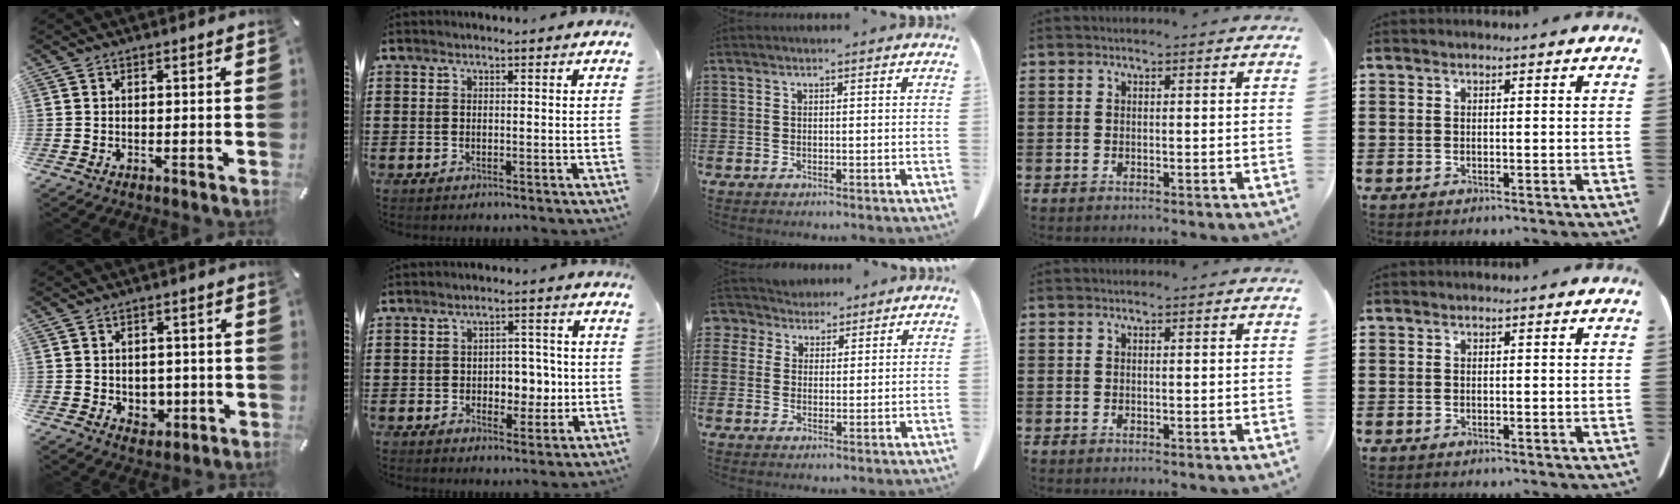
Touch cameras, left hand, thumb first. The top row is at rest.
{"thumb": {"total": 4.0, "force": [0.1, 3.7, 1.4], "torque": [-0.005, -0.003, 0.001]}, "index": {"total": 4.9, "force": [-0.5, 3.6, 3.2], "torque": [-0.056, 0.003, -0.018]}, "middle": {"total": 3.9, "force": [2.9, 2.6, 0.3], "torque": [-0.026, 0.003, 0.053]}}